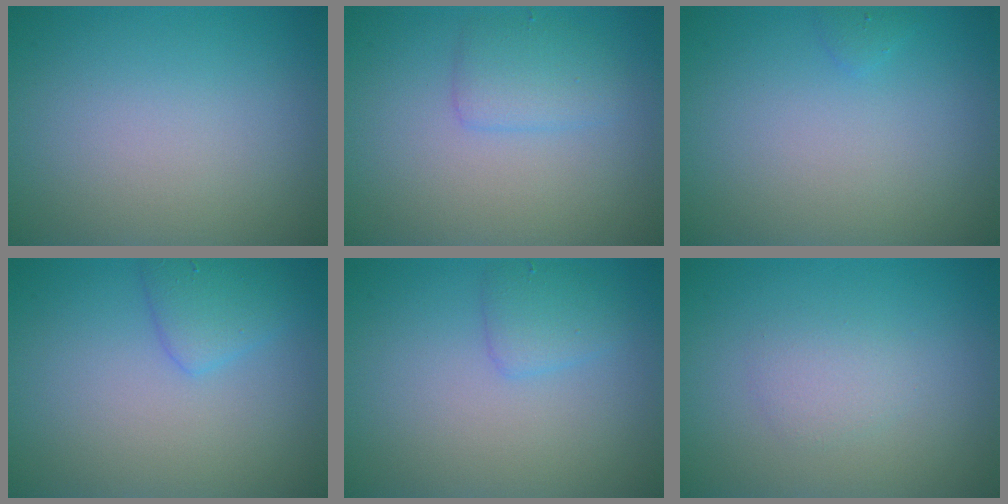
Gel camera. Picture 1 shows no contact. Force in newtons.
{"total": 2.1, "press": 2.1, "slide": 0.2}
{"total": 0.5, "press": 0.5, "slide": 0.1}
{"total": 2.2, "press": 2.2, "slide": 0.1}
{"total": 1.7, "press": 1.7, "slide": 0.1}
{"total": 1.5, "press": 1.5, "slide": 0.0}